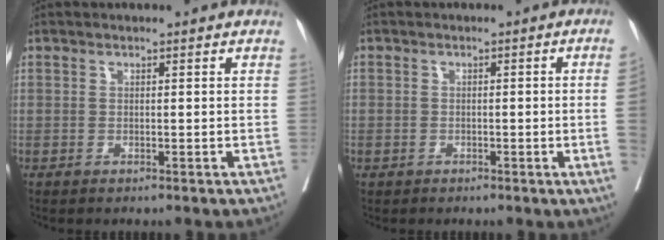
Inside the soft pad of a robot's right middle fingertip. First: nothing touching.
{"total": 2.3, "force": [-0.6, -0.1, 2.2], "torque": [-0.030, 0.006, -0.009]}